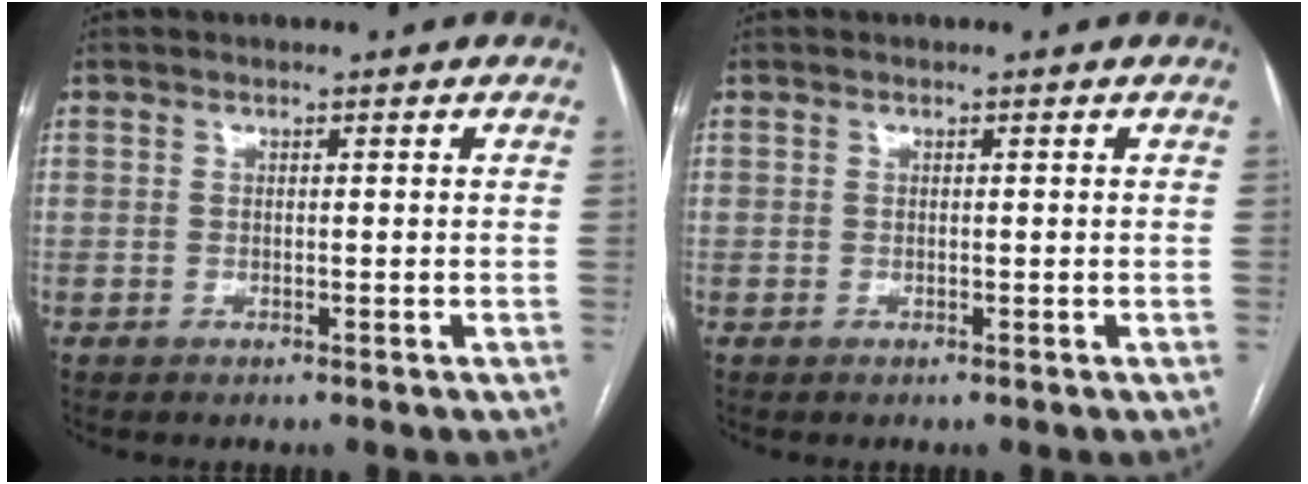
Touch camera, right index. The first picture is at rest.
{"total": 0.0}